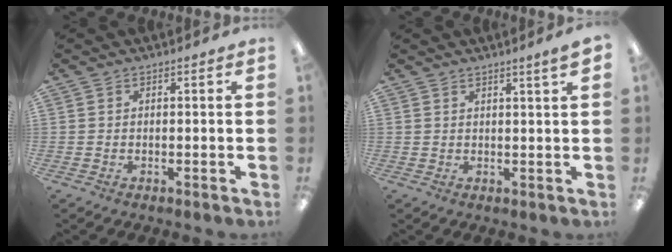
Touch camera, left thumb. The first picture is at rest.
{"total": 2.6, "force": [1.9, -0.2, 1.8], "torque": [-0.028, -0.008, 0.031]}